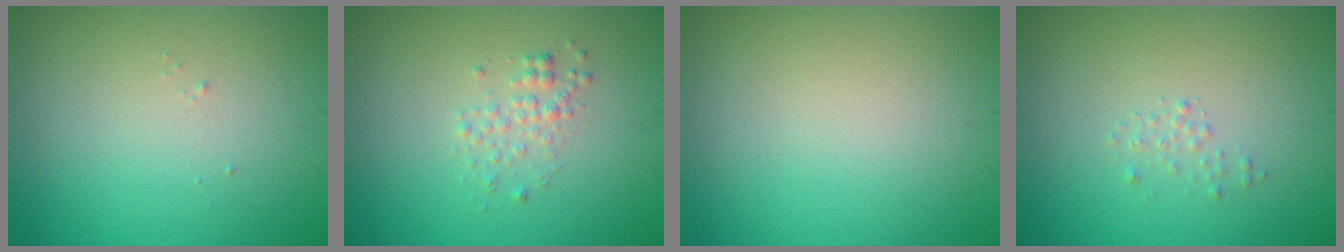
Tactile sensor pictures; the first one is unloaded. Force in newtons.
{"total": 1.4, "press": 1.4, "slide": 0.1}
{"total": 0.0}
{"total": 0.7, "press": 0.7, "slide": 0.1}